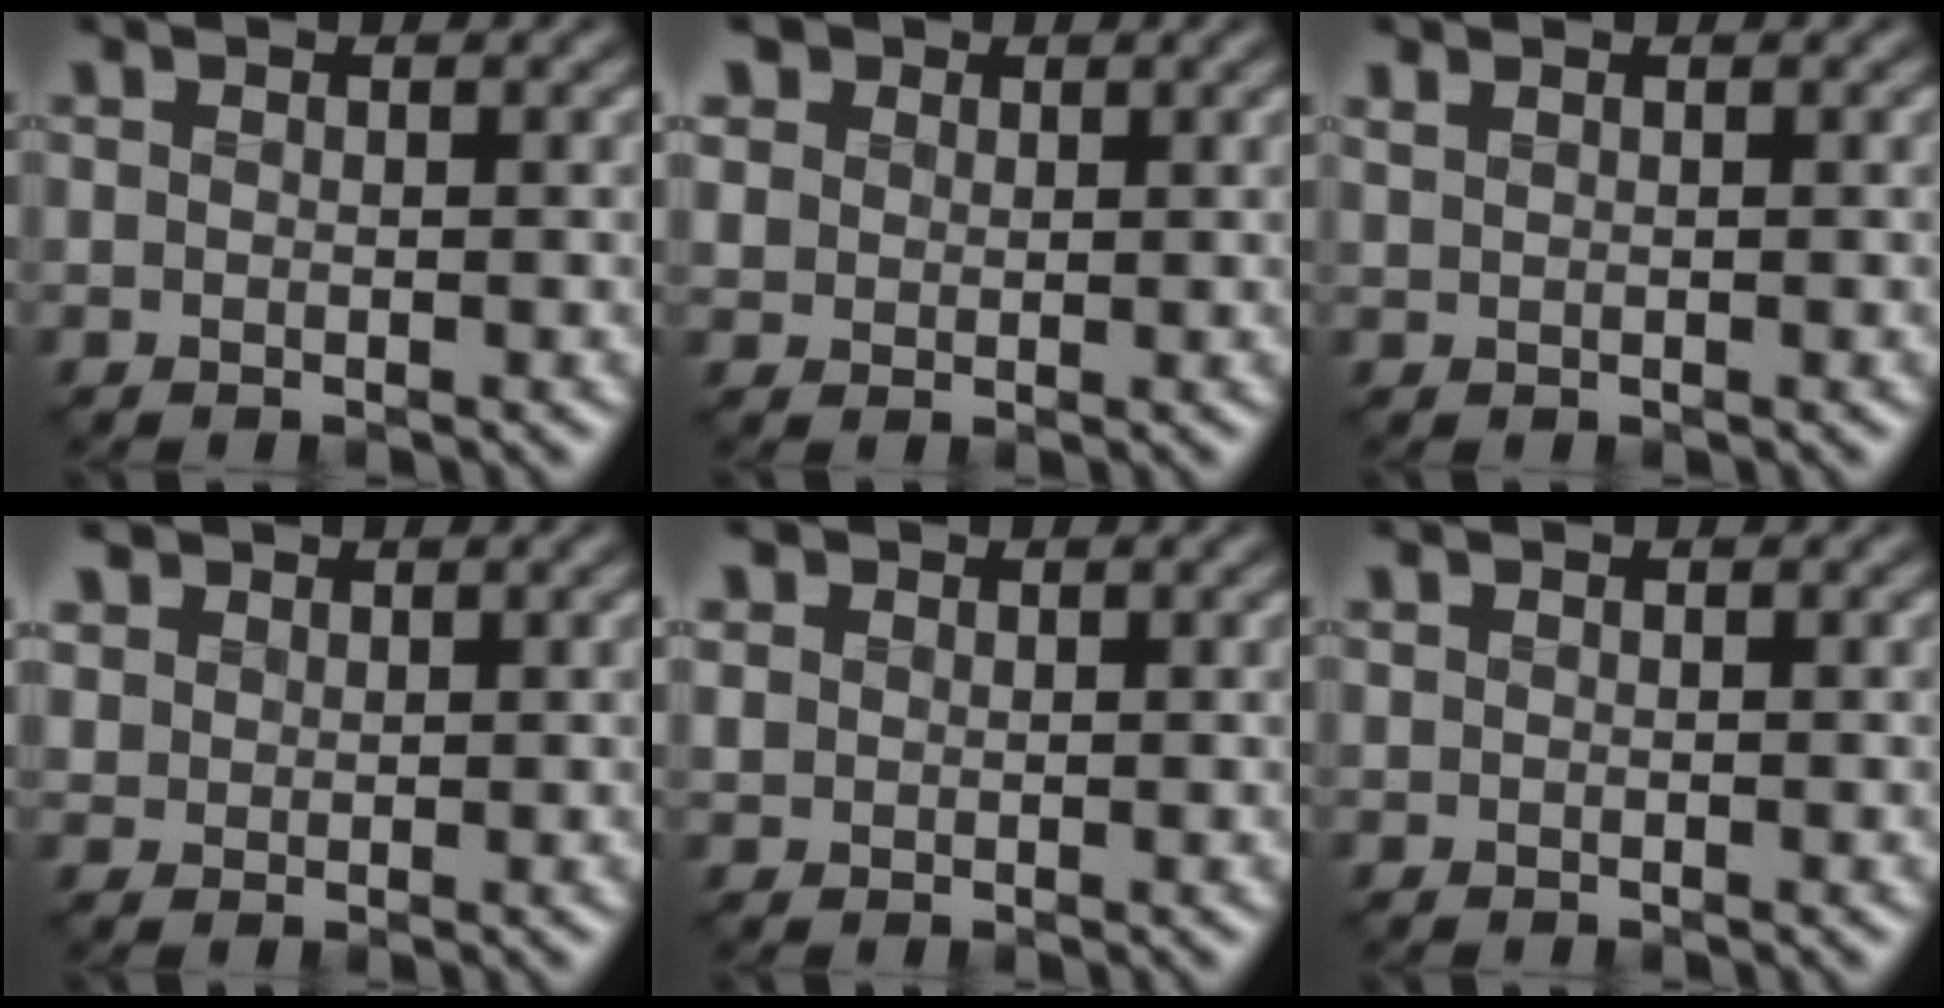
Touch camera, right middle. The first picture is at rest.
{"total": 4.1, "force": [2.0, 3.2, 1.6], "torque": [-0.069, 0.005, 0.040]}
{"total": 0.6, "force": [0.4, 0.2, 0.3], "torque": [-0.014, -0.002, 0.011]}
{"total": 2.0, "force": [1.0, 1.6, 0.4], "torque": [-0.022, -0.008, 0.030]}
{"total": 1.5, "force": [0.5, 1.4, 0.4], "torque": [-0.014, -0.001, 0.007]}
{"total": 0.0}